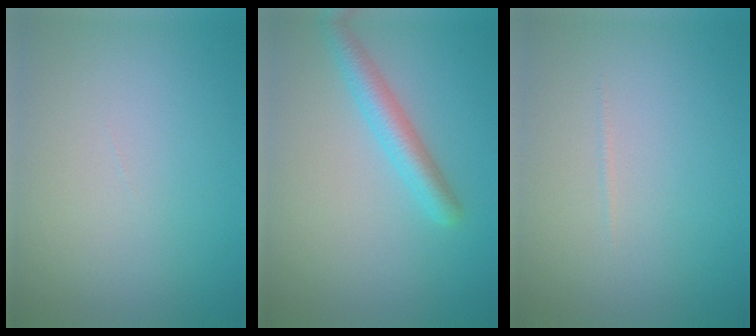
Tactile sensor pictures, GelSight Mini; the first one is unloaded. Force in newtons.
{"total": 3.0, "press": 3.0, "slide": 0.1}
{"total": 0.6, "press": 0.6, "slide": 0.2}